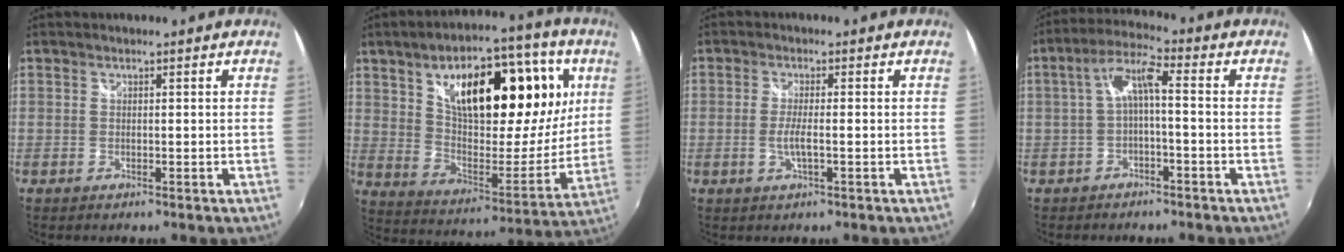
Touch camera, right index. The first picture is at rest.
{"total": 26.3, "force": [10.2, 12.5, 20.8], "torque": [-0.332, 0.026, 0.171]}
{"total": 3.1, "force": [-0.9, 0.1, 2.9], "torque": [-0.059, -0.004, -0.017]}
{"total": 6.0, "force": [-1.1, 1.1, 5.8], "torque": [-0.127, 0.016, -0.019]}